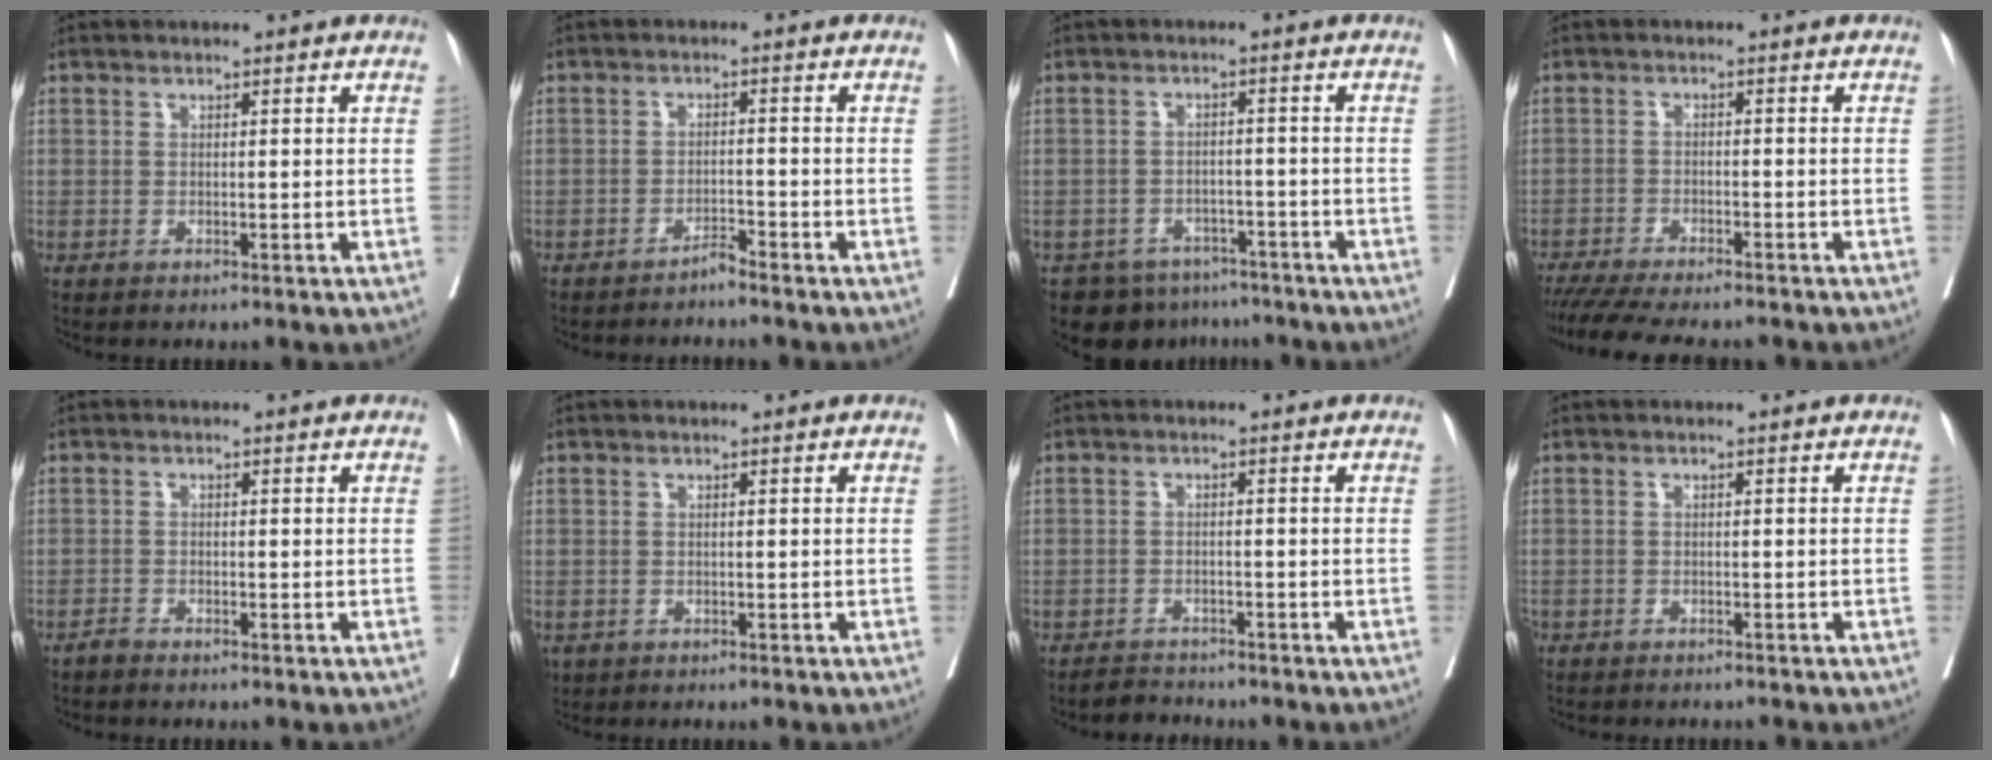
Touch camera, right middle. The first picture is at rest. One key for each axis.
{"total": 1.7, "fx": -1.7, "fy": -0.2, "fz": 0.4, "tx": -0.002, "ty": -0.001, "tz": -0.028}
{"total": 7.1, "fx": -5.8, "fy": 4.1, "fz": 0.7, "tx": 0.001, "ty": 0.013, "tz": -0.076}
{"total": 12.2, "fx": -10.8, "fy": 1.5, "fz": 5.5, "tx": -0.077, "ty": -0.018, "tz": -0.156}
{"total": 0.9, "fx": -0.9, "fy": 0.2, "fz": 0.1, "tx": -0.004, "ty": 0.000, "tz": -0.017}
{"total": 1.8, "fx": -0.9, "fy": 1.5, "fz": 0.5, "tx": -0.014, "ty": -0.002, "tz": -0.011}
{"total": 2.2, "fx": -2.1, "fy": 0.5, "fz": -0.5, "tx": 0.005, "ty": -0.007, "tz": -0.037}
{"total": 4.2, "fx": -3.7, "fy": 1.4, "fz": 1.3, "tx": -0.019, "ty": -0.004, "tz": -0.048}